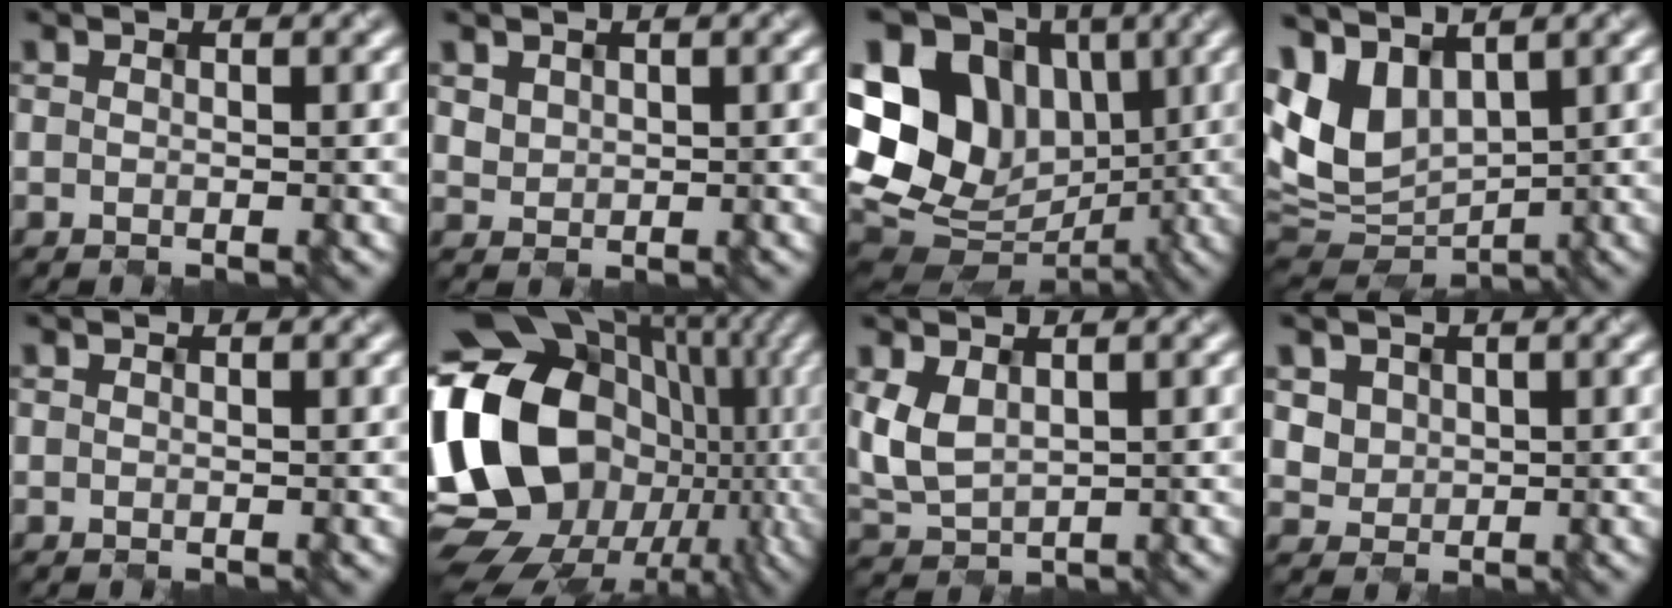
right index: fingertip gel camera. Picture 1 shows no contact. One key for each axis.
{"total": 1.2, "fx": 0.8, "fy": 0.9, "fz": 0.1, "tx": -0.007, "ty": -0.002, "tz": 0.019}
{"total": 15.5, "fx": 1.7, "fy": 12.3, "fz": 9.3, "tx": -0.182, "ty": 0.030, "tz": 0.022}
{"total": 8.9, "fx": 2.4, "fy": 5.7, "fz": 6.3, "tx": -0.138, "ty": -0.006, "tz": 0.056}
{"total": 0.0}
{"total": 20.0, "fx": -0.3, "fy": 15.8, "fz": 12.3, "tx": -0.234, "ty": 0.008, "tz": 0.004}
{"total": 3.3, "fx": 0.8, "fy": 2.1, "fz": 2.5, "tx": -0.066, "ty": 0.003, "tz": 0.020}
{"total": 2.3, "fx": 1.0, "fy": 2.0, "fz": 0.5, "tx": -0.022, "ty": -0.007, "tz": 0.033}